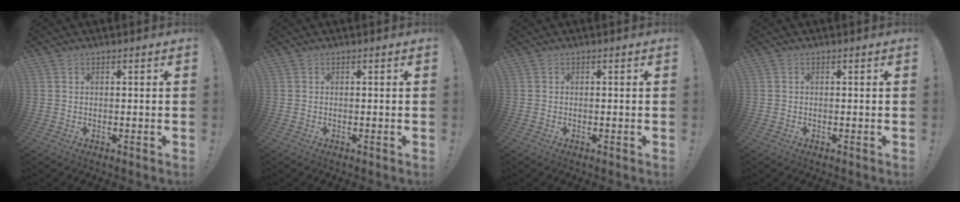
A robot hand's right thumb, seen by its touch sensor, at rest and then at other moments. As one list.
[{"total": 0.0}, {"total": 0.0}, {"total": 0.0}]